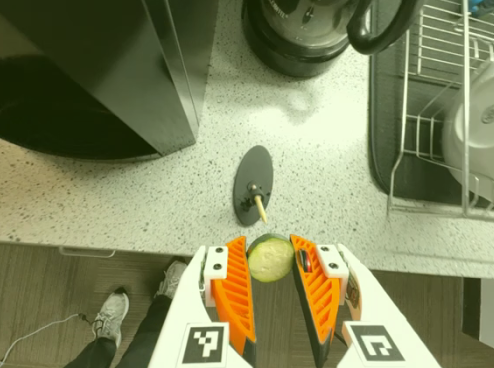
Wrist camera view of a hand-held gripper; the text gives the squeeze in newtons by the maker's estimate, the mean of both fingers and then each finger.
{"total": 10.2, "left": 10.3, "right": 10.1}